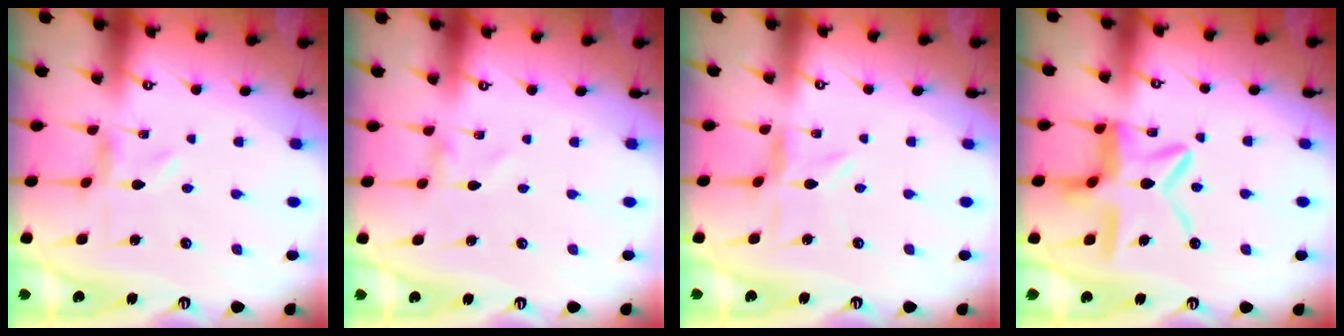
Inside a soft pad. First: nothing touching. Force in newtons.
{"total": 1.0, "press": 1.0, "slide": 0.1}
{"total": 1.1, "press": 1.1, "slide": 0.2}
{"total": 13.2, "press": 13.1, "slide": 1.0}